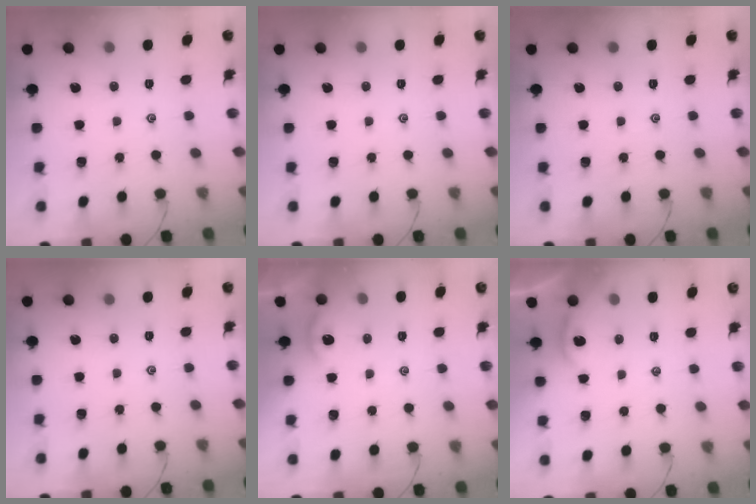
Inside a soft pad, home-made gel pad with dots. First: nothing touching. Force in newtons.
{"total": 0.0}
{"total": 0.0}
{"total": 0.0}
{"total": 2.6, "press": 2.6, "slide": 0.3}
{"total": 1.2, "press": 1.2, "slide": 0.2}